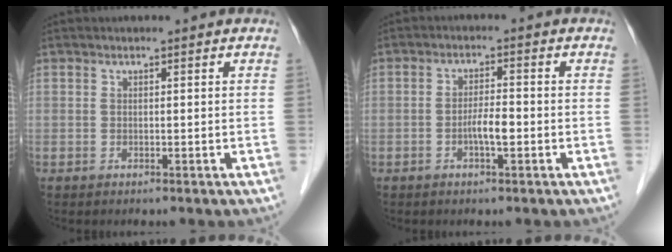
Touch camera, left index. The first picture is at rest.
{"total": 3.2, "force": [-1.2, 0.6, 2.9], "torque": [-0.055, 0.002, -0.022]}